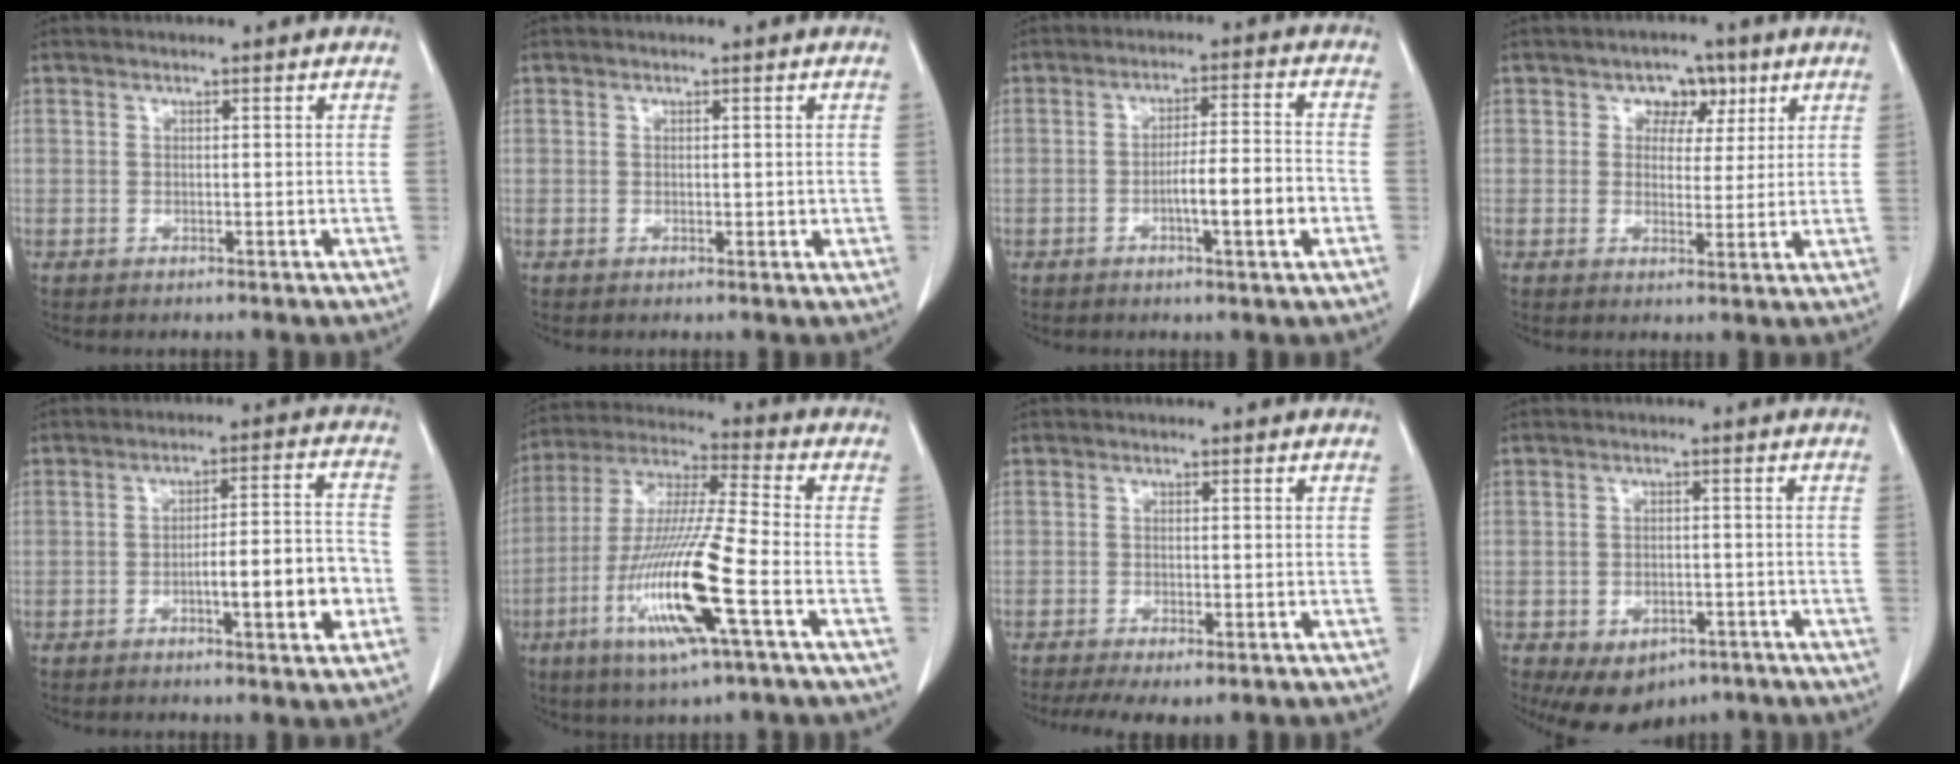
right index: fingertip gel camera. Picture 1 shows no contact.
{"total": 0.9, "force": [0.0, 0.7, 0.6], "torque": [-0.005, 0.000, -0.001]}
{"total": 7.6, "force": [-2.5, 0.5, 7.1], "torque": [-0.114, 0.009, -0.040]}
{"total": 4.7, "force": [2.1, 3.6, 2.1], "torque": [-0.018, 0.010, 0.030]}
{"total": 9.9, "force": [-3.3, 1.5, 9.2], "torque": [-0.134, 0.017, -0.045]}
{"total": 17.0, "force": [-6.0, 0.3, 15.9], "torque": [-0.327, -0.020, -0.115]}
{"total": 7.8, "force": [-6.0, 1.9, 4.6], "torque": [-0.064, -0.009, -0.086]}
{"total": 8.2, "force": [-5.1, 5.3, 3.7], "torque": [-0.055, 0.006, -0.066]}